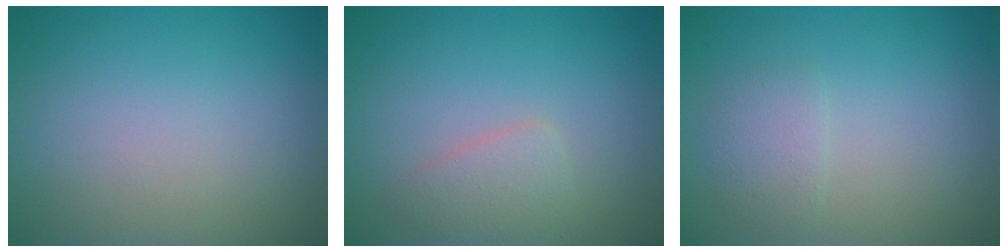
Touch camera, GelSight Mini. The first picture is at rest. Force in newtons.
{"total": 1.9, "press": 1.9, "slide": 0.0}
{"total": 1.6, "press": 1.6, "slide": 0.0}